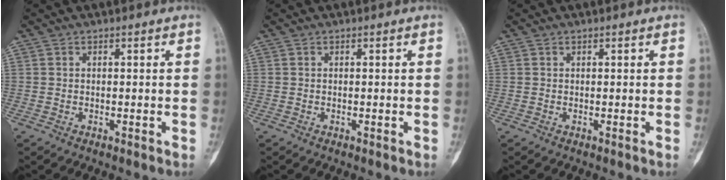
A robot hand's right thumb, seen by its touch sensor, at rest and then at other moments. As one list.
[{"total": 0.0}, {"total": 0.0}]